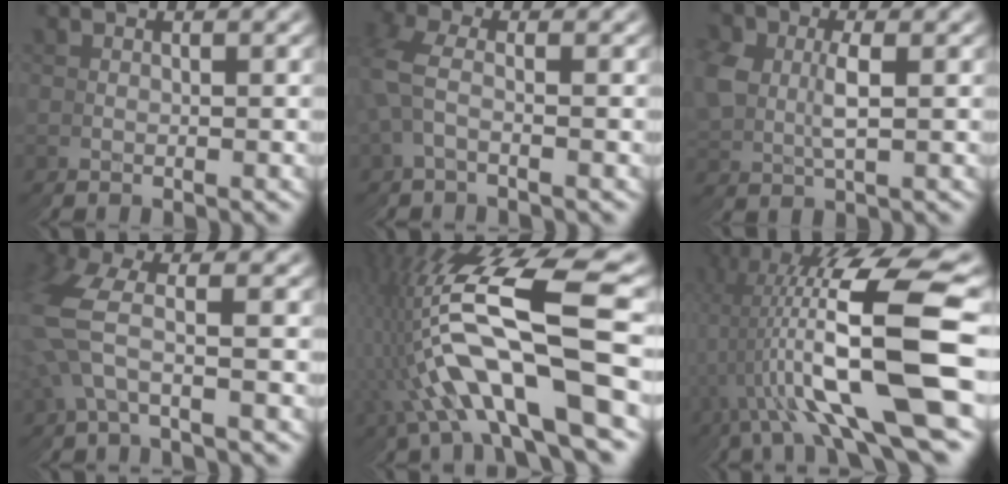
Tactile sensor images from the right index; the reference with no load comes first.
{"total": 4.3, "force": [1.7, 3.8, 0.7], "torque": [-0.045, 0.008, 0.018]}
{"total": 3.2, "force": [0.9, 2.8, 1.3], "torque": [-0.034, -0.012, 0.024]}
{"total": 3.7, "force": [1.6, 2.9, 1.7], "torque": [-0.075, 0.005, 0.026]}
{"total": 11.5, "force": [2.6, 4.4, 10.3], "torque": [-0.211, 0.012, 0.041]}
{"total": 10.8, "force": [0.1, 2.5, 10.5], "torque": [-0.180, 0.019, 0.001]}